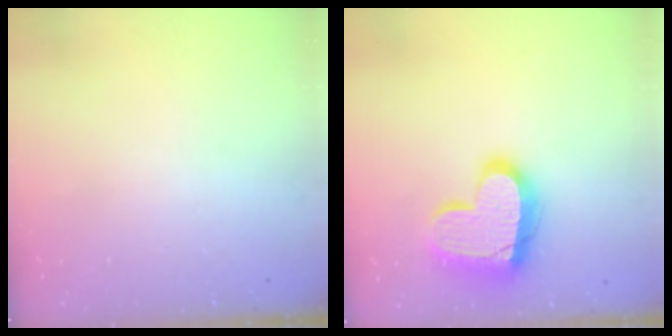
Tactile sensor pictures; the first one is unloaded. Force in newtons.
{"total": 17.2, "press": 17.2, "slide": 1.3}